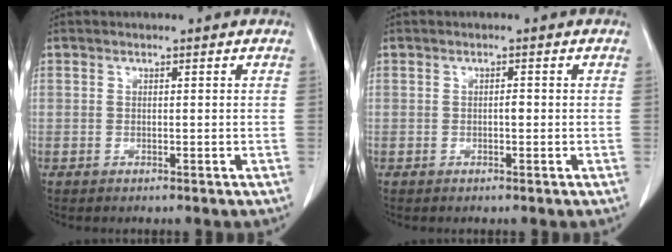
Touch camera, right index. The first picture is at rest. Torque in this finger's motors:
{"motor_torque": [0.12, -0.08, 0.03, 0.03]}